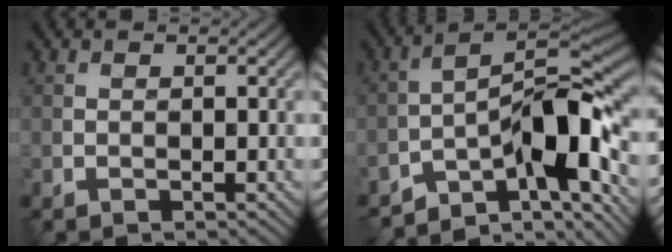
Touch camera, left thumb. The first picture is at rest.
{"total": 12.6, "force": [-8.3, 3.6, 8.9], "torque": [-0.139, -0.001, -0.148]}